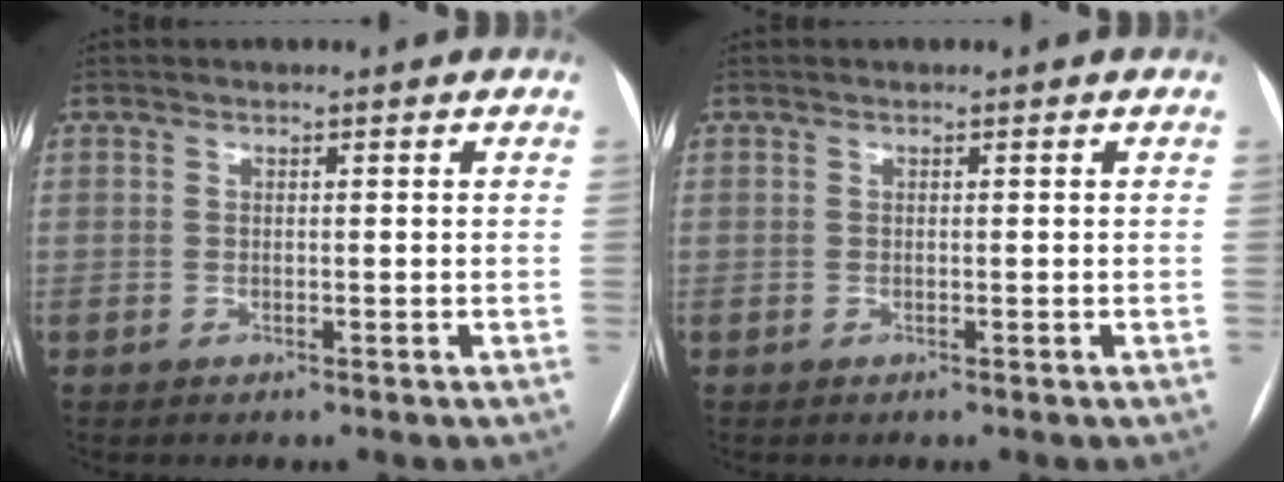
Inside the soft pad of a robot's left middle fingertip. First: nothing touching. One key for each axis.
{"total": 0.0}